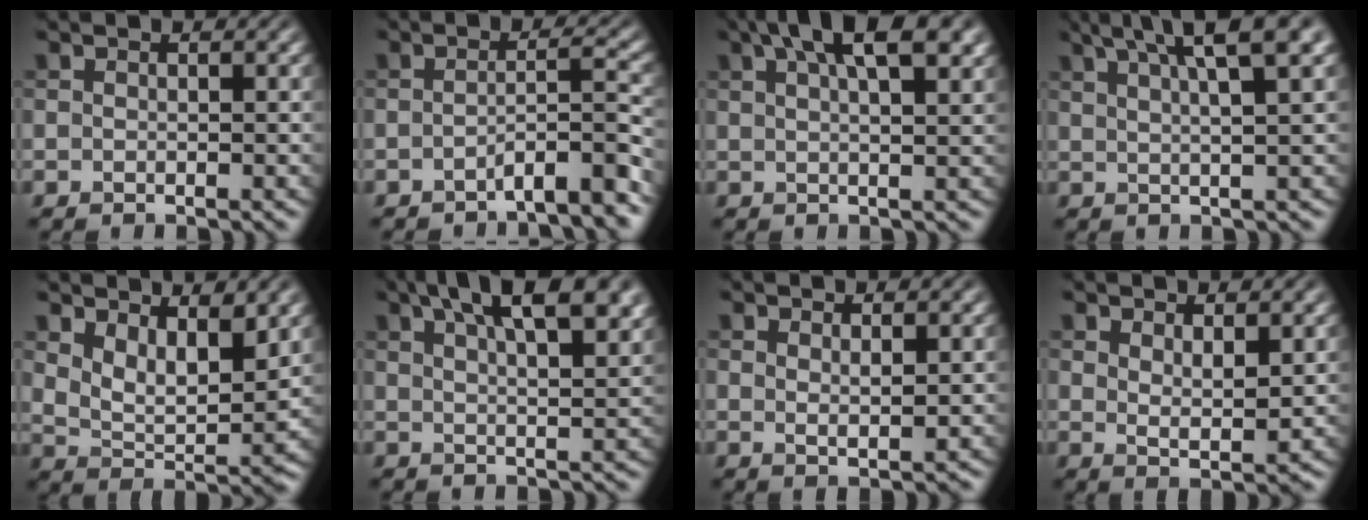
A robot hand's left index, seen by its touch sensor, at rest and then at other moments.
{"total": 4.4, "force": [-2.8, 0.6, 3.4], "torque": [-0.040, 0.016, -0.059]}
{"total": 8.2, "force": [4.3, 2.7, 6.4], "torque": [-0.070, 0.029, 0.050]}
{"total": 7.1, "force": [4.1, 1.5, 5.6], "torque": [-0.058, 0.025, 0.052]}
{"total": 5.3, "force": [3.0, 2.4, 3.7], "torque": [-0.066, -0.017, 0.055]}
{"total": 10.5, "force": [5.9, 3.8, 7.9], "torque": [-0.088, 0.035, 0.069]}
{"total": 1.4, "force": [0.7, 0.3, 1.2], "torque": [-0.020, -0.004, 0.013]}
{"total": 2.4, "force": [1.3, 0.6, 1.9], "torque": [-0.031, -0.009, 0.026]}